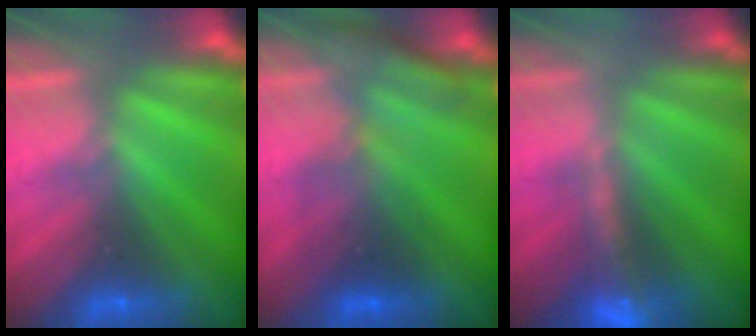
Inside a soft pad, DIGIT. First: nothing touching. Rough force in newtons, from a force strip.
{"total": 2.7}
{"total": 8.7}